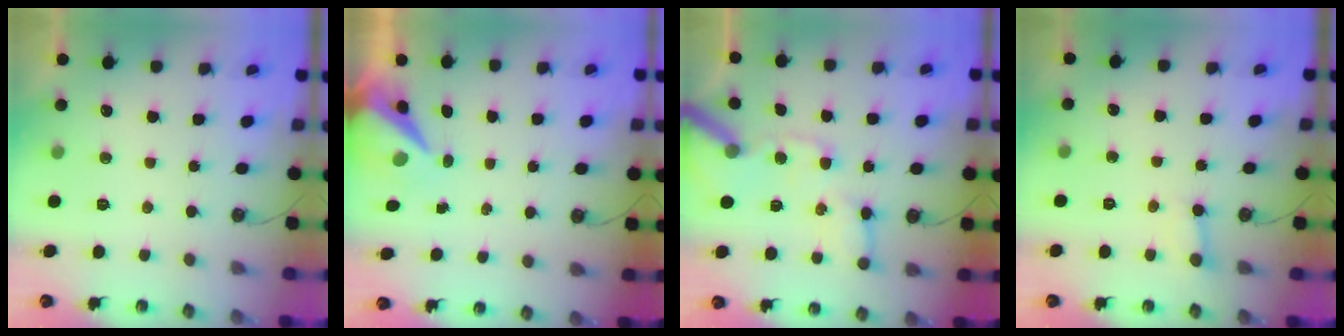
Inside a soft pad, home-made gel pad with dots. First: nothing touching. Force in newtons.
{"total": 8.0, "press": 8.0, "slide": 1.0}
{"total": 15.2, "press": 15.1, "slide": 1.9}
{"total": 2.7, "press": 2.7, "slide": 0.1}